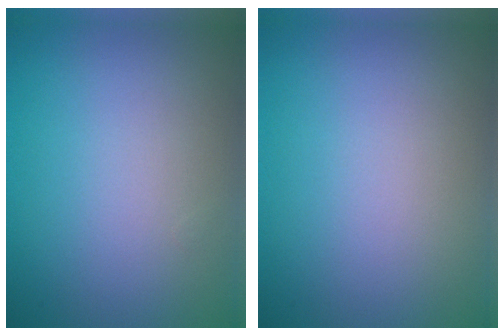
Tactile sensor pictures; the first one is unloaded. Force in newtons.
{"total": 0.0}